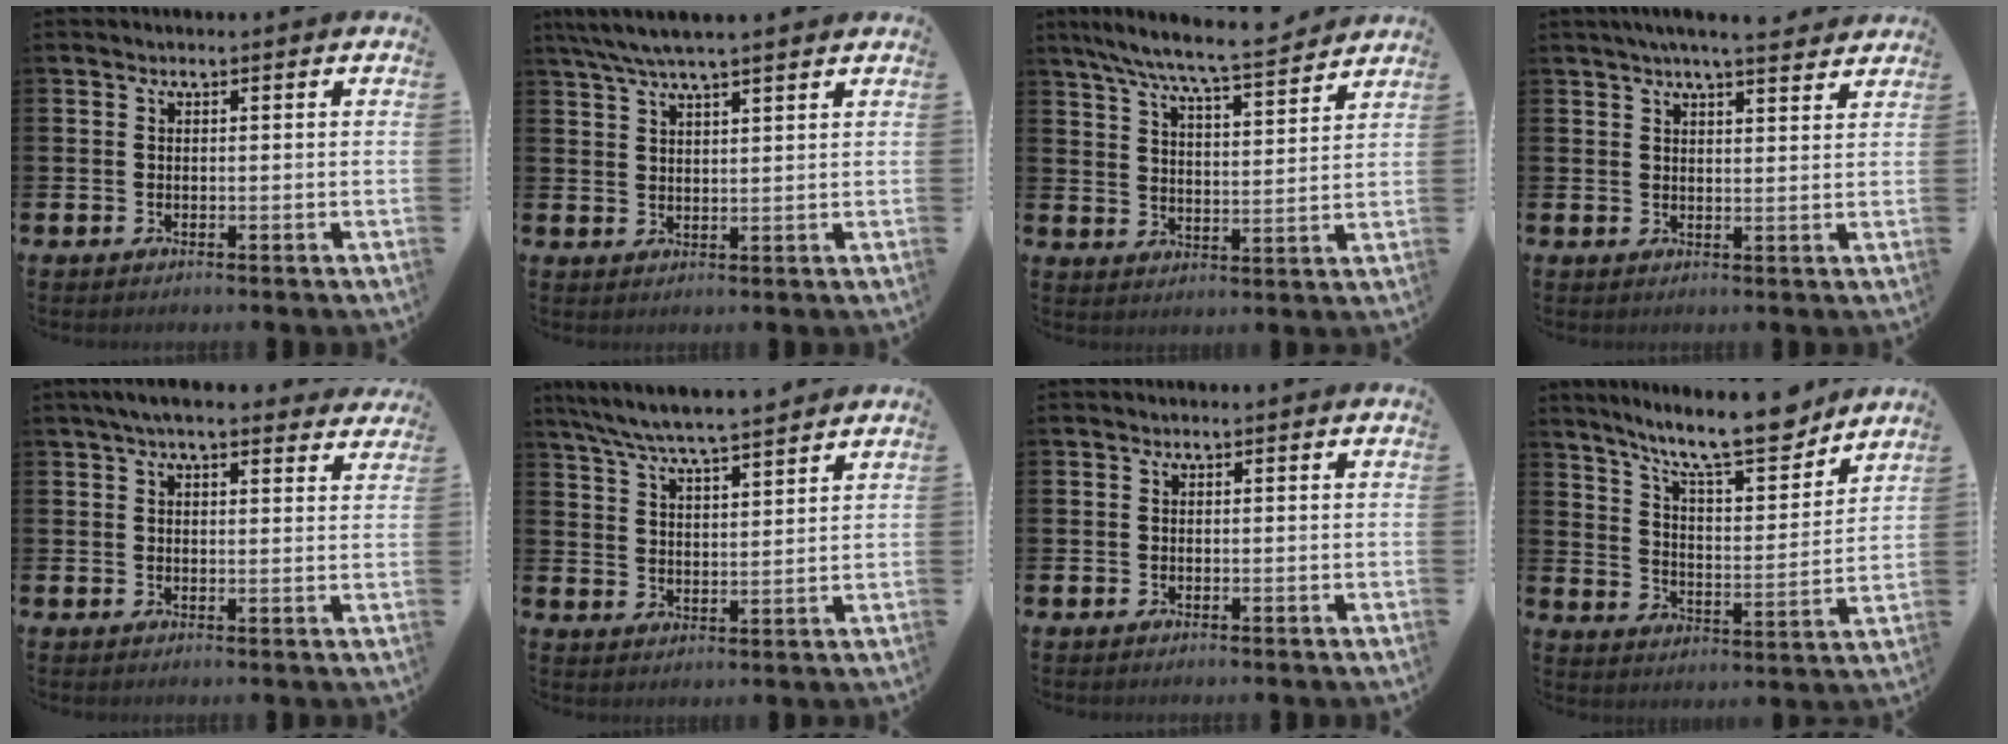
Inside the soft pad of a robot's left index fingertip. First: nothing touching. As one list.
[{"total": 5.3, "force": [4.6, 0.4, 2.5], "torque": [-0.059, -0.011, 0.083]}, {"total": 8.2, "force": [7.7, 0.1, 2.9], "torque": [-0.079, -0.052, 0.134]}, {"total": 4.9, "force": [4.6, 0.0, 1.7], "torque": [-0.034, -0.019, 0.081]}, {"total": 4.8, "force": [4.2, 1.1, 2.2], "torque": [-0.050, -0.008, 0.076]}, {"total": 6.9, "force": [6.6, 0.2, 2.1], "torque": [-0.068, -0.036, 0.118]}, {"total": 0.0}, {"total": 12.6, "force": [10.8, 2.3, 6.0], "torque": [-0.124, -0.069, 0.183]}]